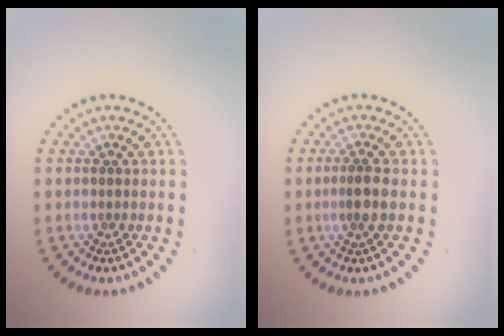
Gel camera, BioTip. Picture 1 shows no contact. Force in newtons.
{"total": 2.0, "press": 1.7, "slide": 1.0}